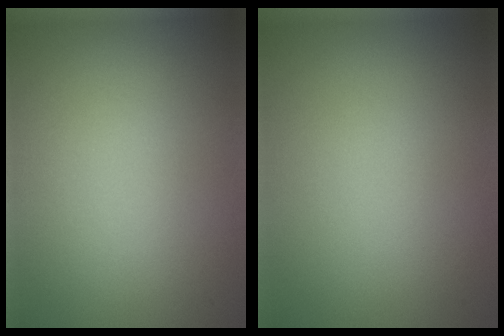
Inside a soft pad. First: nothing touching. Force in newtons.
{"total": 0.0}